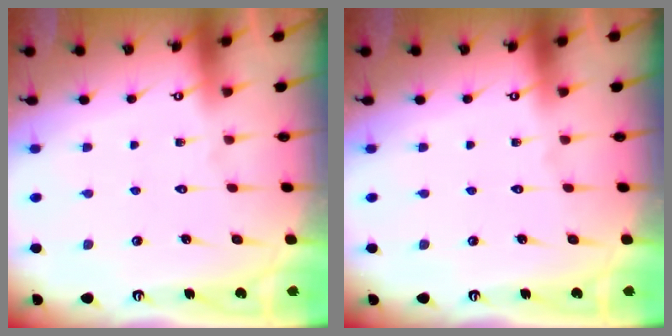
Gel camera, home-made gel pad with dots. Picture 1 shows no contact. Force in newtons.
{"total": 0.0}